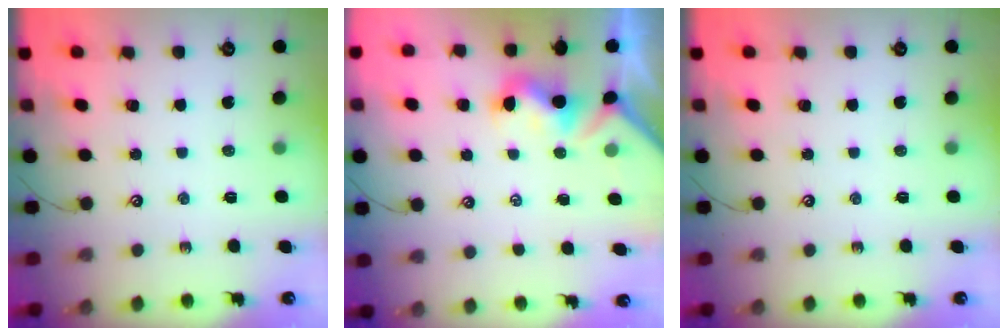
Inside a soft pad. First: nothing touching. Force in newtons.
{"total": 0.8, "press": 0.6, "slide": 0.5}
{"total": 0.0}